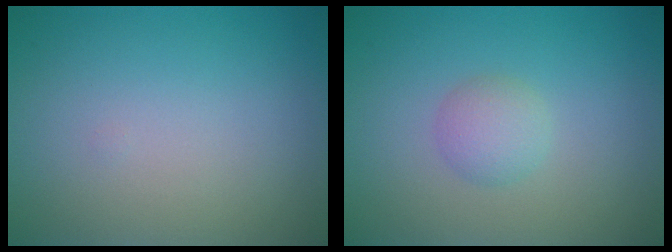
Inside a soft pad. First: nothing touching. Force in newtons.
{"total": 1.9, "press": 1.9, "slide": 0.1}